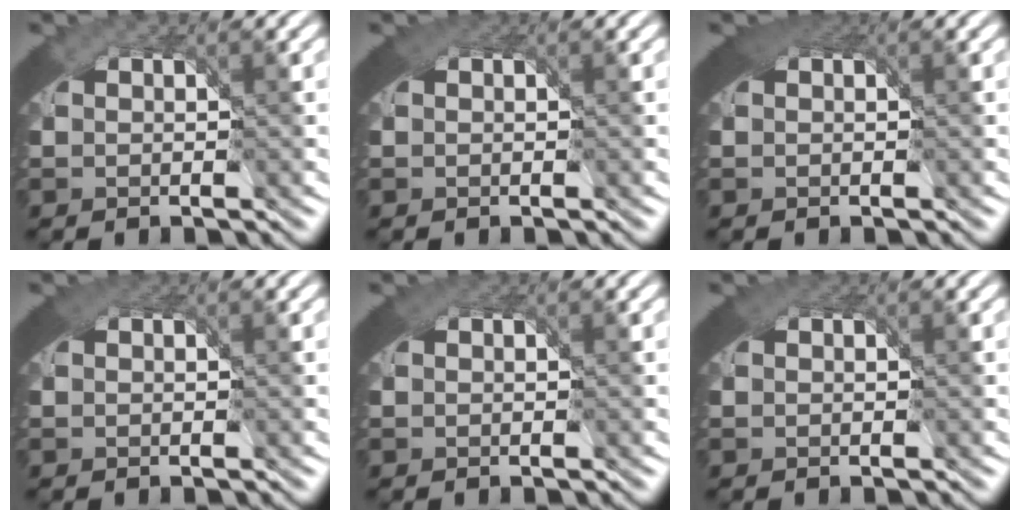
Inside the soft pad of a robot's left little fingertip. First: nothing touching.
{"total": 1.3, "force": [0.7, 0.8, 0.8], "torque": [-0.014, -0.001, 0.011]}
{"total": 2.4, "force": [1.0, 1.2, 1.7], "torque": [-0.033, -0.007, 0.018]}
{"total": 1.5, "force": [0.8, 0.9, 0.9], "torque": [-0.016, -0.003, 0.013]}
{"total": 0.9, "force": [0.5, 0.6, 0.5], "torque": [-0.009, -0.002, 0.007]}
{"total": 1.2, "force": [0.7, 0.8, 0.7], "torque": [-0.013, -0.003, 0.011]}